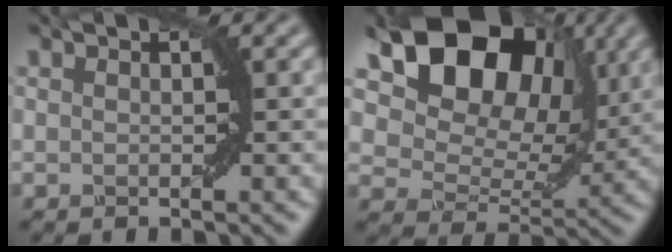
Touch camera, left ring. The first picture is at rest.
{"total": 12.1, "force": [6.0, 7.7, 7.2], "torque": [-0.121, 0.008, 0.106]}